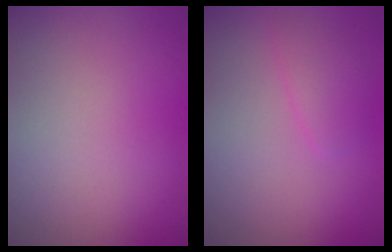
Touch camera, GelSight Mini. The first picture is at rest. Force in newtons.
{"total": 1.6, "press": 1.6, "slide": 0.0}